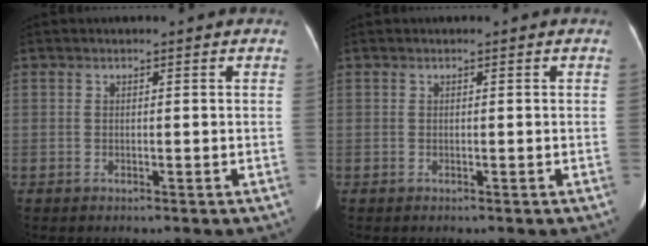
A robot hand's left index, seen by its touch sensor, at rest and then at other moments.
{"total": 0.0}